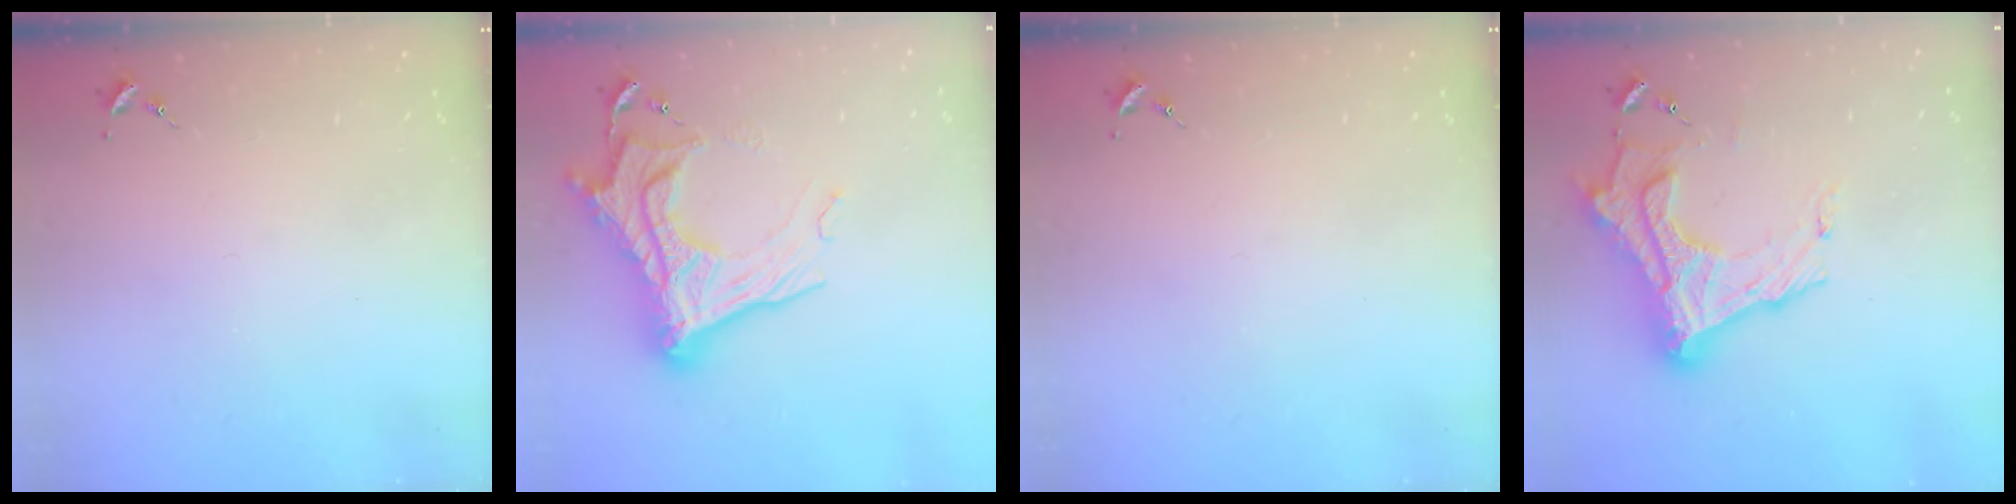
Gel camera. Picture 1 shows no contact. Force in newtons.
{"total": 20.8, "press": 20.7, "slide": 1.7}
{"total": 0.0}
{"total": 21.6, "press": 21.5, "slide": 1.9}